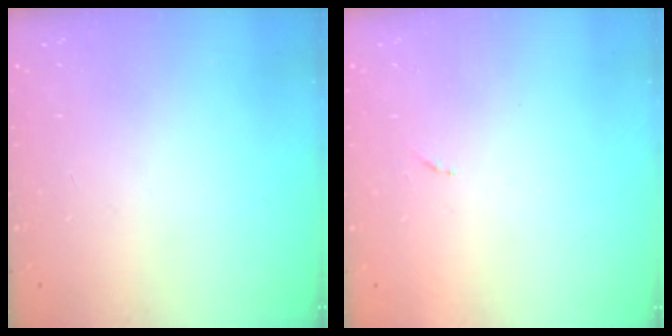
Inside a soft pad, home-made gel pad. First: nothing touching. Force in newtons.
{"total": 4.6, "press": 4.6, "slide": 0.6}